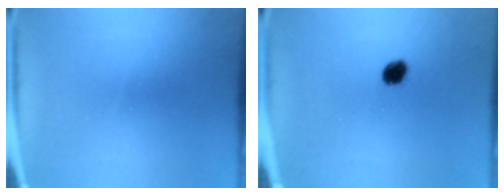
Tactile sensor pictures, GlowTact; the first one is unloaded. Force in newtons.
{"total": 3.5}